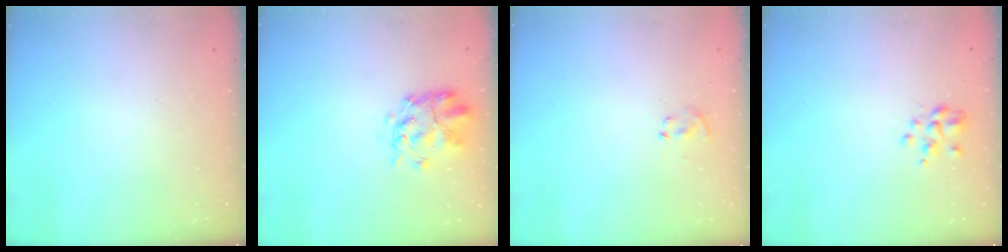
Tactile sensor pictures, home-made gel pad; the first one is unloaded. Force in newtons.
{"total": 3.8, "press": 3.5, "slide": 1.6}
{"total": 2.3, "press": 2.1, "slide": 1.0}
{"total": 2.0, "press": 1.9, "slide": 0.6}